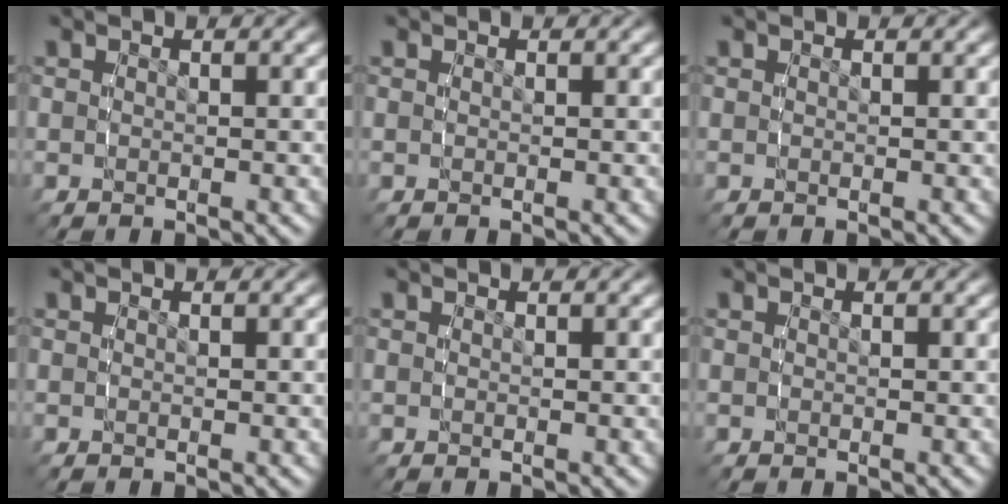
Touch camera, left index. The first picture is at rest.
{"total": 0.0}
{"total": 0.0}
{"total": 0.0}
{"total": 0.0}
{"total": 0.0}